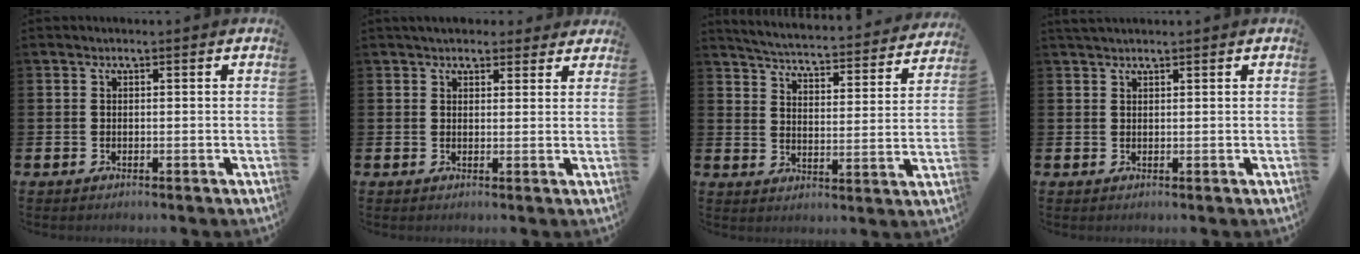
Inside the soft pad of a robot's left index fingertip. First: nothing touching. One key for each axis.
{"total": 3.5, "fx": 3.2, "fy": 1.4, "fz": 0.3, "tx": -0.002, "ty": -0.011, "tz": 0.058}
{"total": 4.5, "fx": 4.5, "fy": 0.3, "fz": 0.7, "tx": -0.039, "ty": -0.045, "tz": 0.071}
{"total": 1.4, "fx": 1.3, "fy": 0.3, "fz": 0.3, "tx": -0.004, "ty": 0.002, "tz": 0.023}